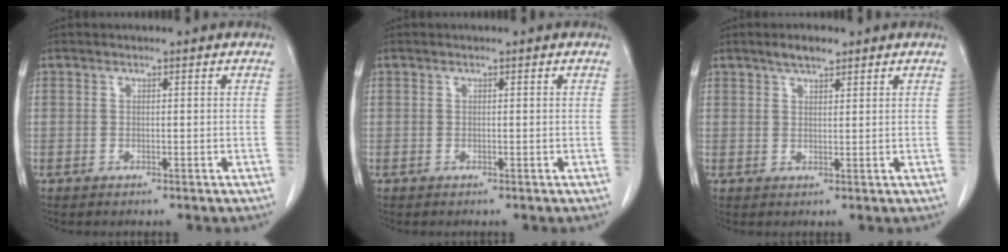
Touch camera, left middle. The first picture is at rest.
{"total": 0.0}
{"total": 3.0, "force": [2.3, 0.8, 1.8], "torque": [-0.036, 0.004, 0.040]}